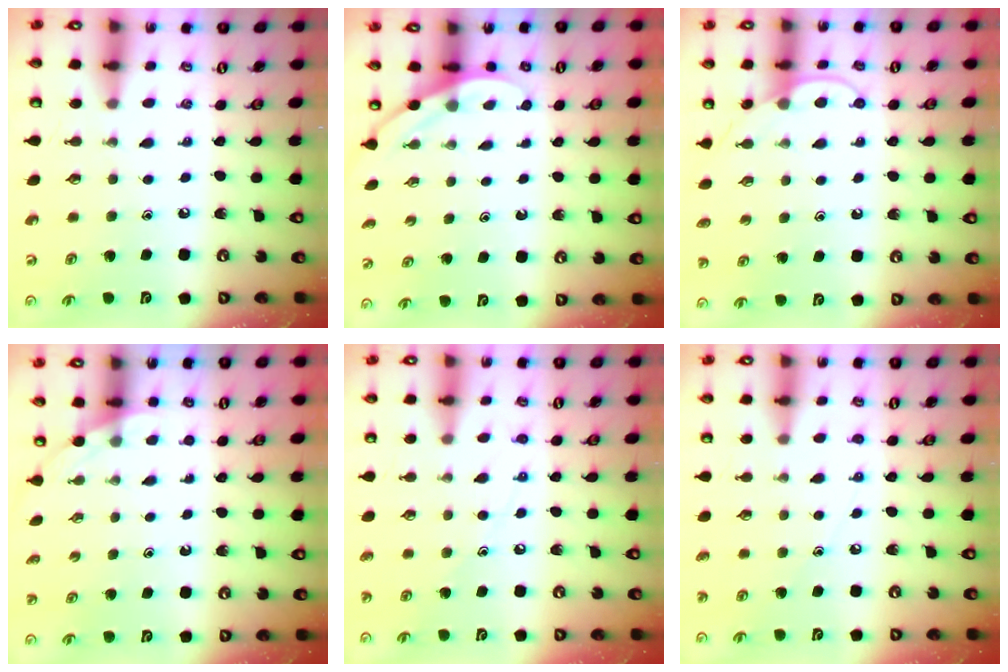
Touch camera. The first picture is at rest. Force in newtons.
{"total": 2.8, "press": 2.8, "slide": 0.1}
{"total": 7.2, "press": 7.2, "slide": 0.5}
{"total": 0.9, "press": 0.9, "slide": 0.2}
{"total": 7.4, "press": 7.4, "slide": 0.2}
{"total": 5.4, "press": 5.4, "slide": 0.6}